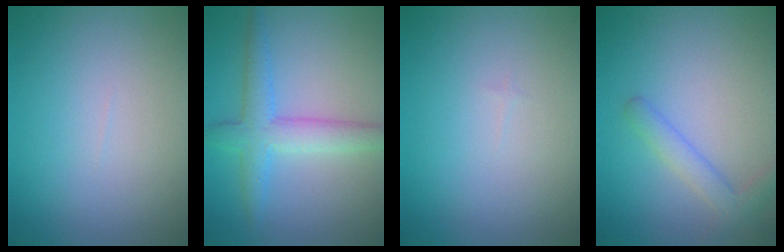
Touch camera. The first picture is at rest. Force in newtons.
{"total": 4.0, "press": 4.0, "slide": 0.2}
{"total": 0.0}
{"total": 2.3, "press": 2.3, "slide": 0.1}